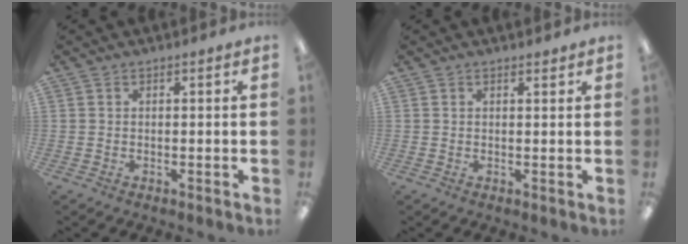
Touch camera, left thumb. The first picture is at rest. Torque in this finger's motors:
{"motor_torque": [0.03, 0.03, -0.18, -0.23, 0.02]}